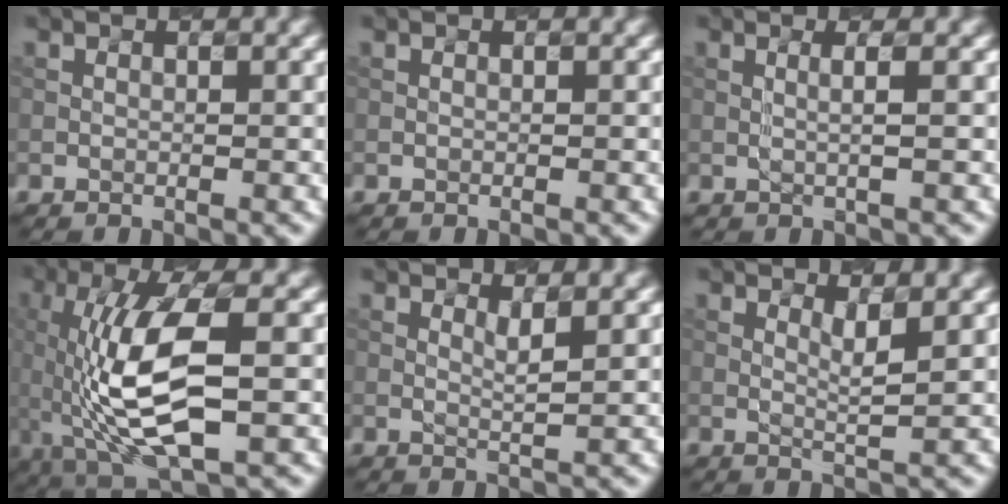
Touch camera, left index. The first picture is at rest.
{"total": 0.0}
{"total": 1.4, "force": [0.0, 0.2, 1.4], "torque": [-0.030, 0.009, 0.000]}
{"total": 9.0, "force": [-1.7, 3.0, 8.3], "torque": [-0.166, 0.014, -0.020]}
{"total": 1.2, "force": [0.5, 0.0, 1.0], "torque": [-0.019, -0.001, 0.017]}
{"total": 1.6, "force": [0.6, 0.1, 1.4], "torque": [-0.025, -0.003, 0.021]}